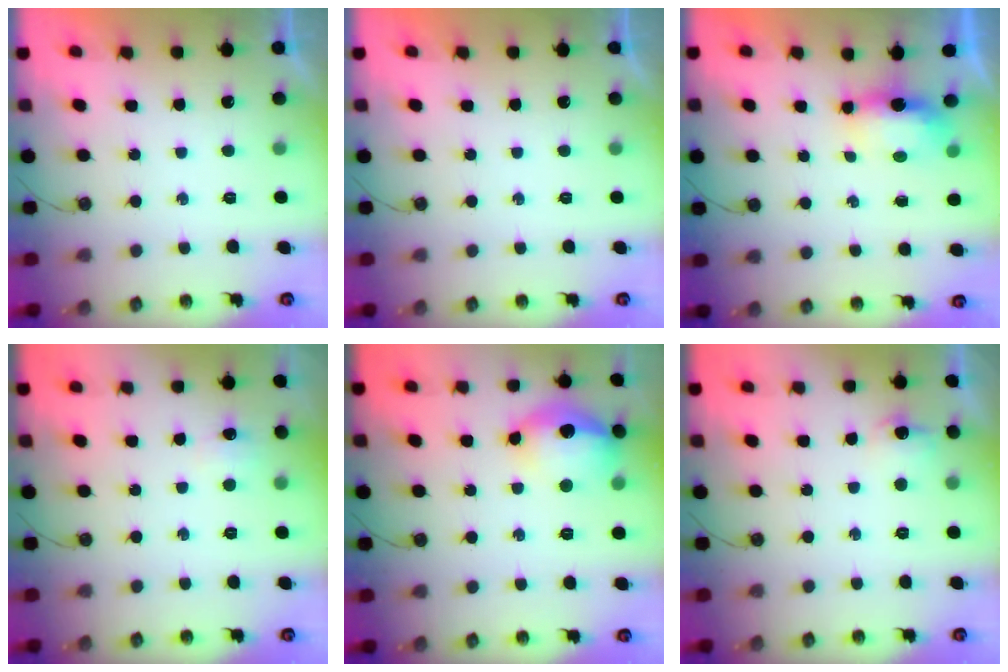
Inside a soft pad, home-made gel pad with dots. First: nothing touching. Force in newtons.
{"total": 0.0}
{"total": 5.9, "press": 5.8, "slide": 0.7}
{"total": 6.1, "press": 6.1, "slide": 0.9}
{"total": 15.8, "press": 15.7, "slide": 1.3}
{"total": 7.8, "press": 7.7, "slide": 0.9}